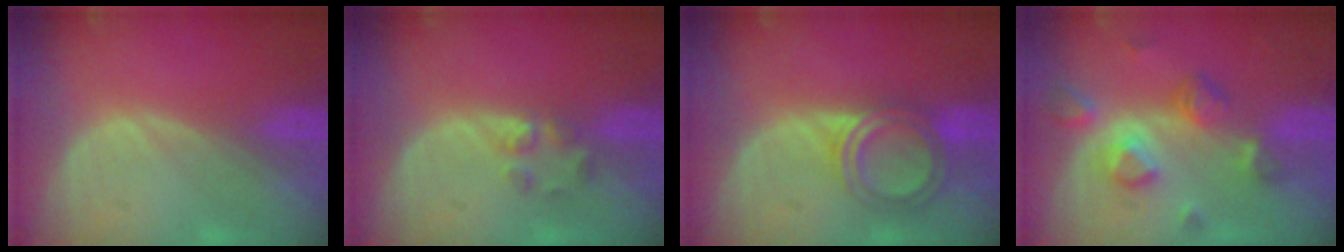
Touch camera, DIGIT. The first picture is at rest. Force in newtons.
{"total": 2.3, "press": 2.2, "slide": 0.8}
{"total": 5.7, "press": 5.6, "slide": 1.1}
{"total": 7.8, "press": 7.0, "slide": 3.5}